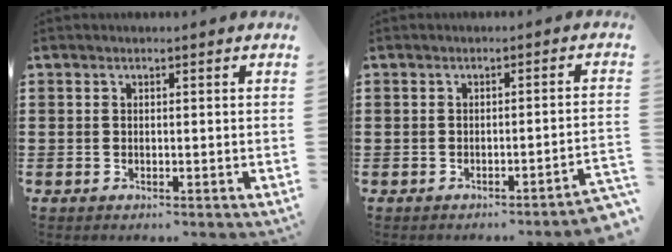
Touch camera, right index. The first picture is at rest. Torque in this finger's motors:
{"motor_torque": [1.25, -0.56, 0.08, 0.04]}